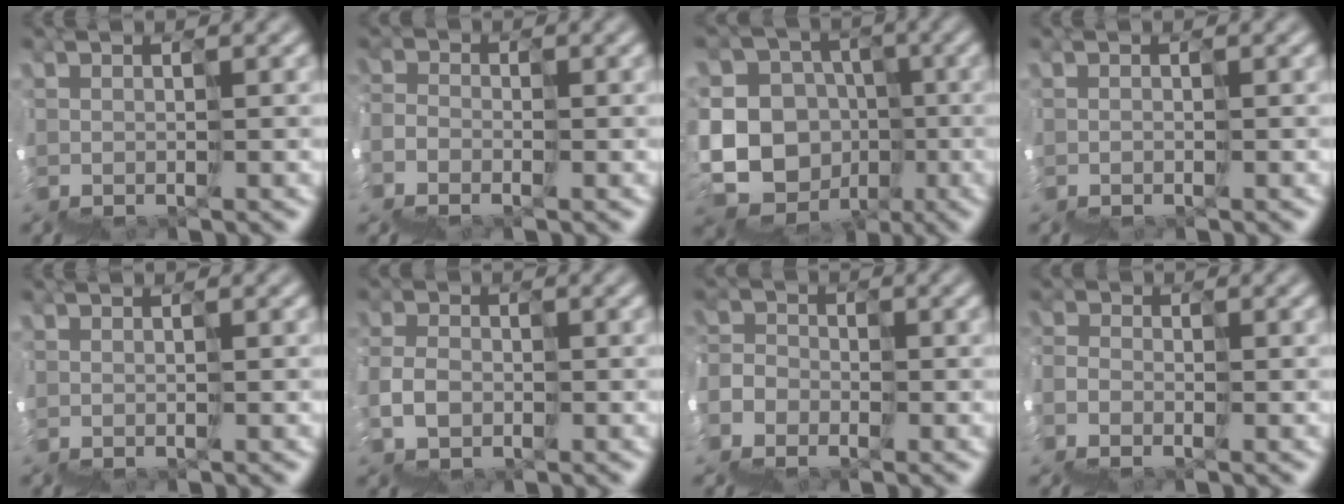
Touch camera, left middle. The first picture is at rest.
{"total": 4.1, "force": [-3.7, 1.5, -0.7], "torque": [0.023, -0.008, -0.060]}
{"total": 10.8, "force": [-3.6, 10.1, 1.1], "torque": [-0.017, 0.002, -0.067]}
{"total": 0.6, "force": [-0.6, 0.0, -0.2], "torque": [0.003, -0.001, -0.015]}
{"total": 0.0}
{"total": 2.1, "force": [-1.3, 0.6, -1.5], "torque": [0.029, 0.009, -0.029]}
{"total": 6.7, "force": [-5.7, 3.2, -1.7], "torque": [0.031, -0.013, -0.091]}
{"total": 3.6, "force": [-3.4, 1.1, -0.4], "torque": [0.015, -0.010, -0.057]}